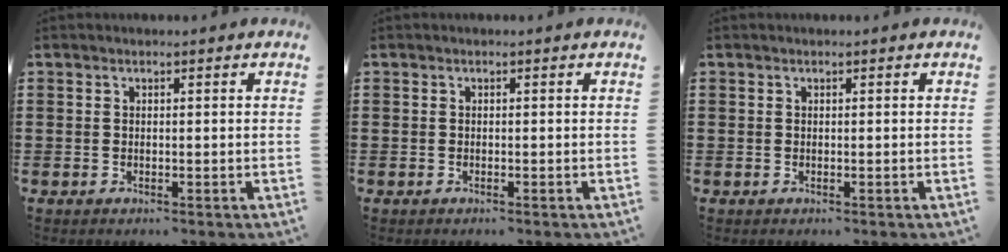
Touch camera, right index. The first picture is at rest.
{"total": 0.0}
{"total": 0.0}